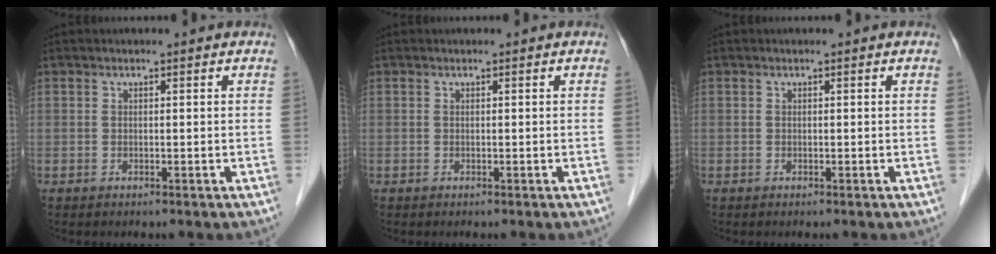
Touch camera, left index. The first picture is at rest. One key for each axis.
{"total": 0.0}
{"total": 0.0}